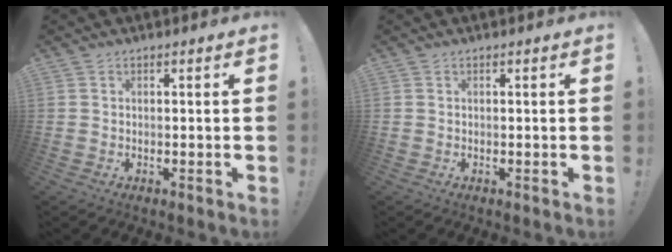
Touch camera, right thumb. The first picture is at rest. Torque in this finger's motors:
{"motor_torque": [-0.16, -0.02, 0.00, 0.17, 0.00]}